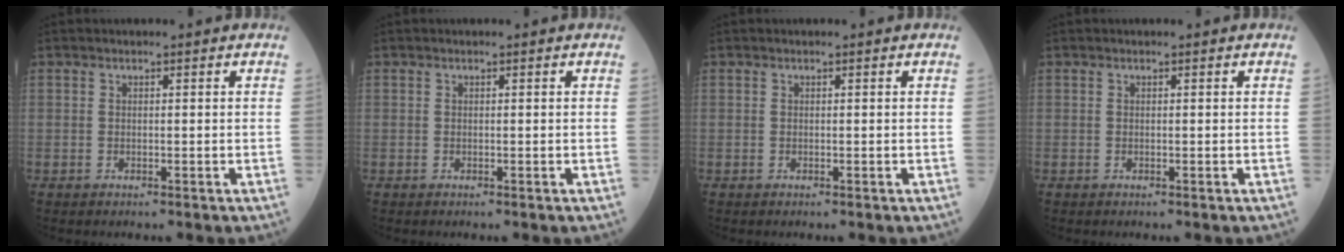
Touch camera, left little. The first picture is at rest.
{"total": 0.0}
{"total": 0.0}
{"total": 0.0}